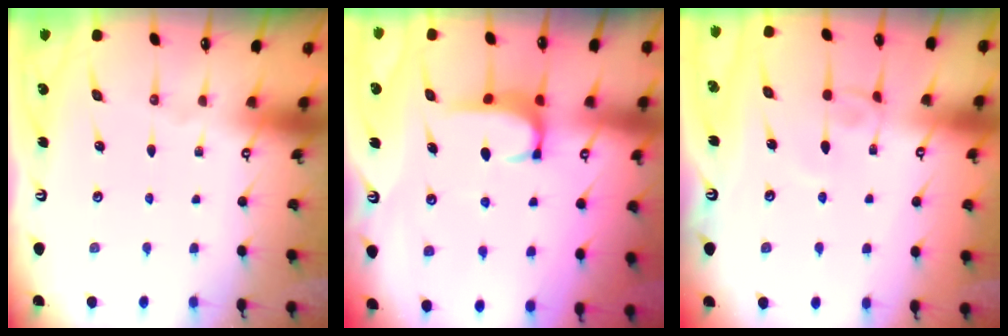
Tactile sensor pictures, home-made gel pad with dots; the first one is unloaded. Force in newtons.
{"total": 2.0, "press": 1.9, "slide": 0.5}
{"total": 4.3, "press": 4.3, "slide": 0.1}